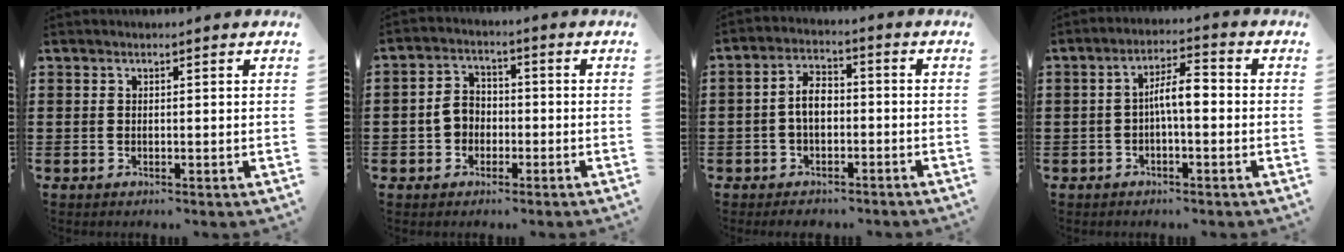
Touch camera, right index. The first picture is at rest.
{"total": 4.4, "force": [-1.5, 3.5, 2.2], "torque": [-0.056, 0.008, -0.032]}
{"total": 5.4, "force": [-1.8, 3.1, 4.0], "torque": [-0.086, 0.008, -0.037]}
{"total": 5.2, "force": [-0.4, 1.5, 4.9], "torque": [-0.091, 0.012, -0.011]}